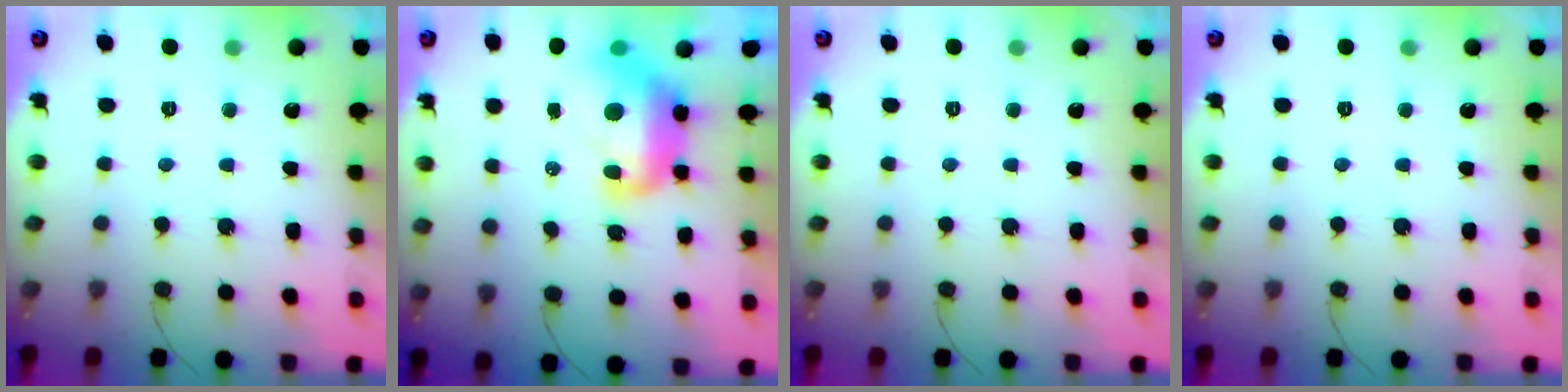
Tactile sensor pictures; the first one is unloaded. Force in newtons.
{"total": 11.3, "press": 11.2, "slide": 1.2}
{"total": 0.0}
{"total": 0.0}